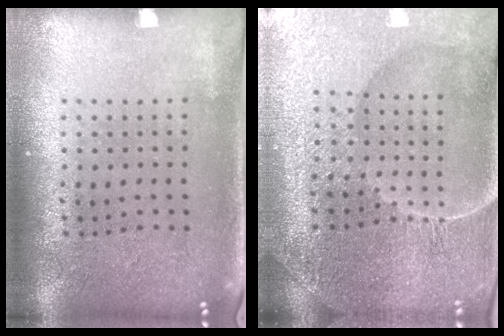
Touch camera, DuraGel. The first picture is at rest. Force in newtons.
{"total": 5.1, "press": 4.9, "slide": 1.5}